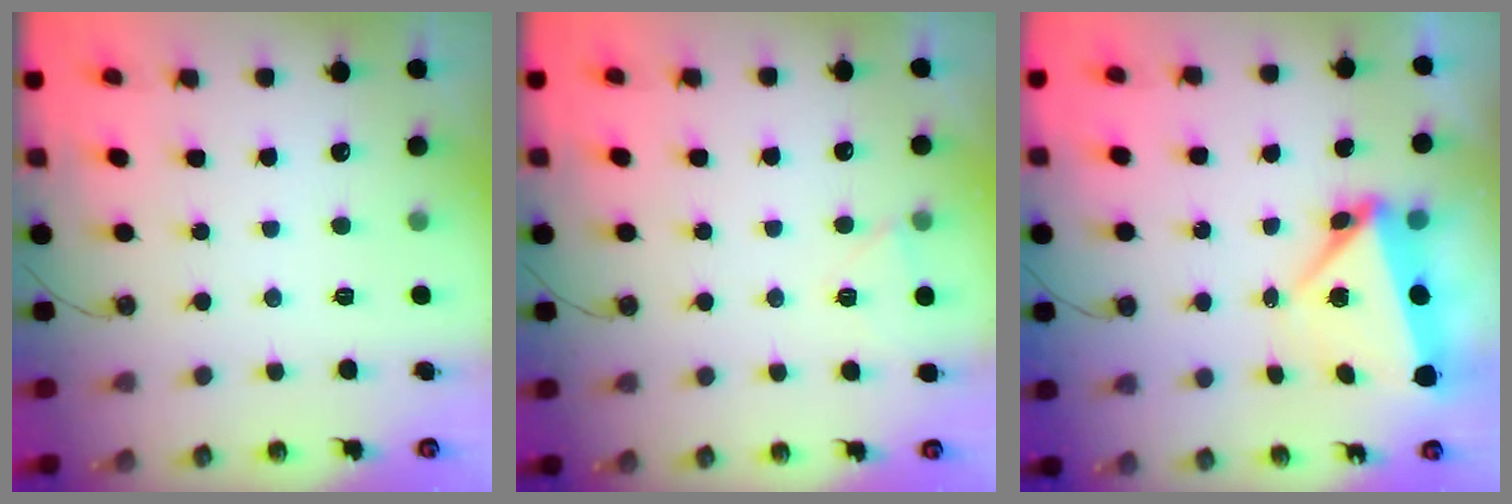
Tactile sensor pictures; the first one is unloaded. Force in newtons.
{"total": 3.7, "press": 3.1, "slide": 2.1}
{"total": 6.5, "press": 5.6, "slide": 3.3}